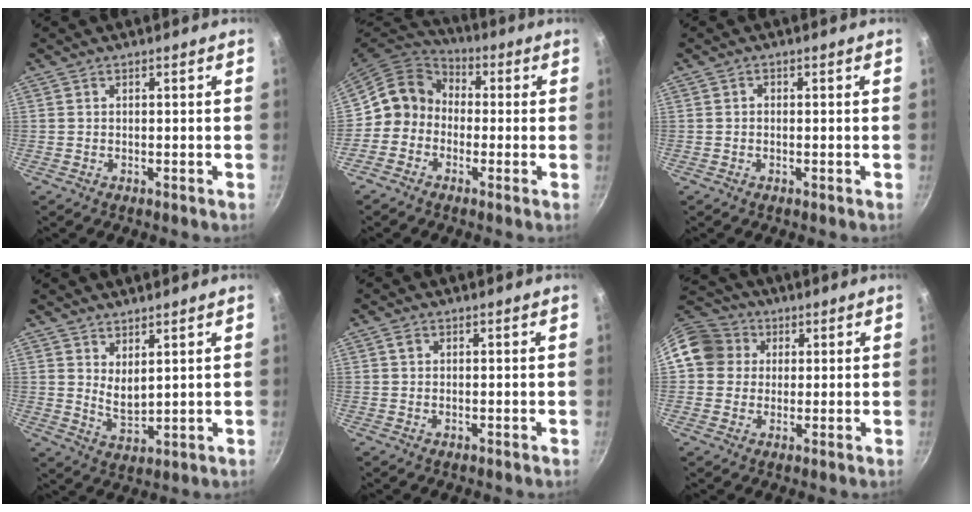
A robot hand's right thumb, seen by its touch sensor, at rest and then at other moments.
{"total": 9.0, "force": [-1.0, 8.1, 3.9], "torque": [-0.037, 0.034, -0.044]}
{"total": 0.6, "force": [-0.2, 0.5, 0.2], "torque": [-0.004, 0.004, -0.002]}
{"total": 4.9, "force": [2.8, 2.0, 3.4], "torque": [-0.051, -0.030, 0.056]}
{"total": 1.0, "force": [0.1, 0.8, 0.6], "torque": [-0.011, 0.003, 0.001]}
{"total": 10.6, "force": [2.4, 9.6, 3.9], "torque": [-0.051, 0.022, 0.028]}